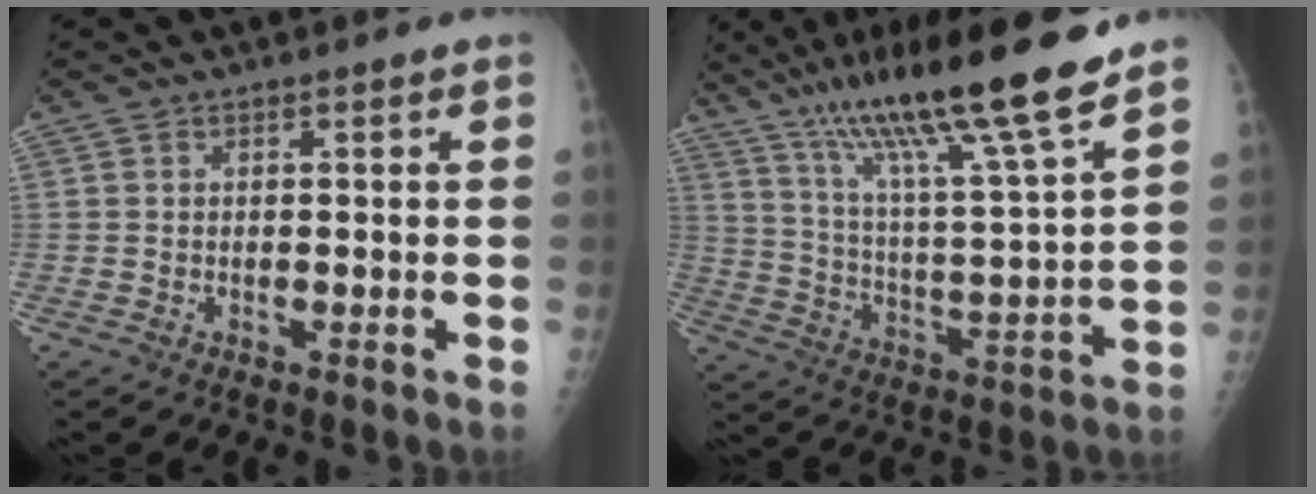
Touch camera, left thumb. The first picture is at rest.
{"total": 21.7, "force": [15.7, 1.4, 14.9], "torque": [-0.243, -0.055, 0.276]}